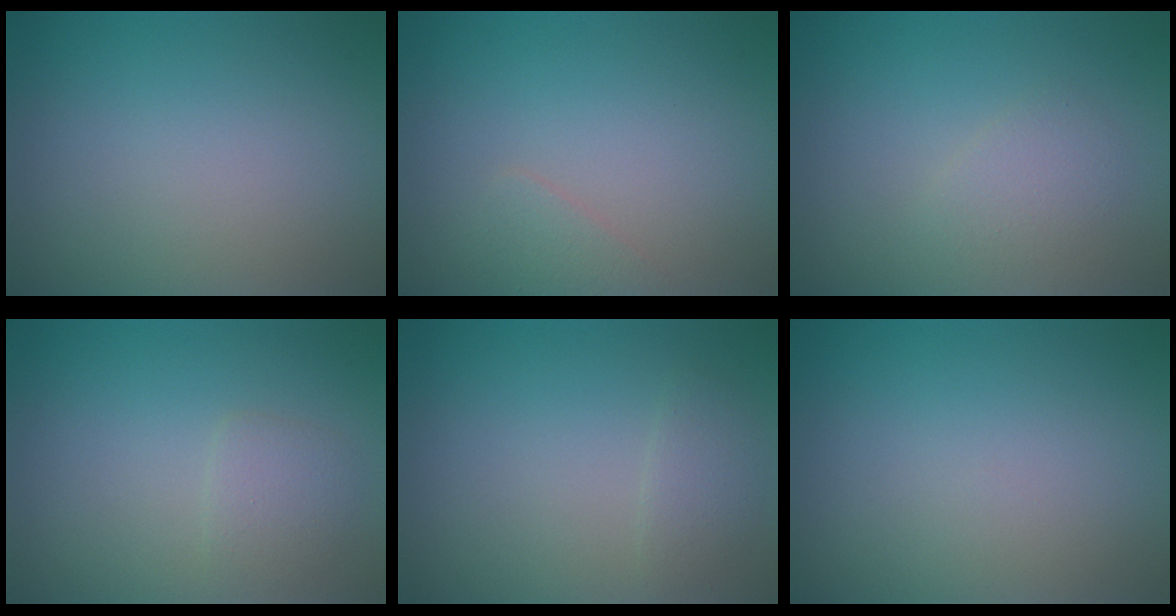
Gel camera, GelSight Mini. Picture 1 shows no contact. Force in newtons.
{"total": 0.9, "press": 0.9, "slide": 0.1}
{"total": 1.6, "press": 1.6, "slide": 0.0}
{"total": 1.7, "press": 1.7, "slide": 0.0}
{"total": 1.5, "press": 1.5, "slide": 0.1}
{"total": 0.0}